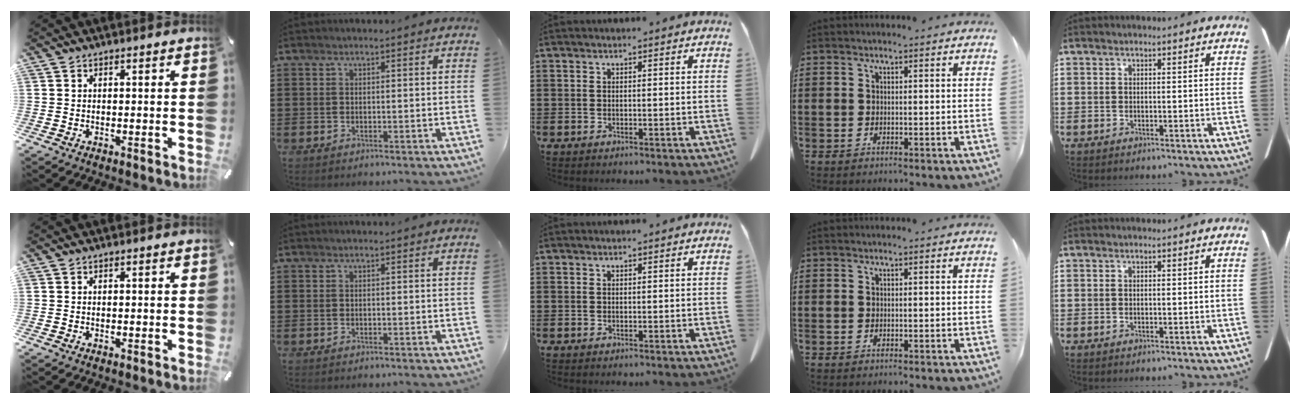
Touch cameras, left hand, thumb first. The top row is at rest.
{}